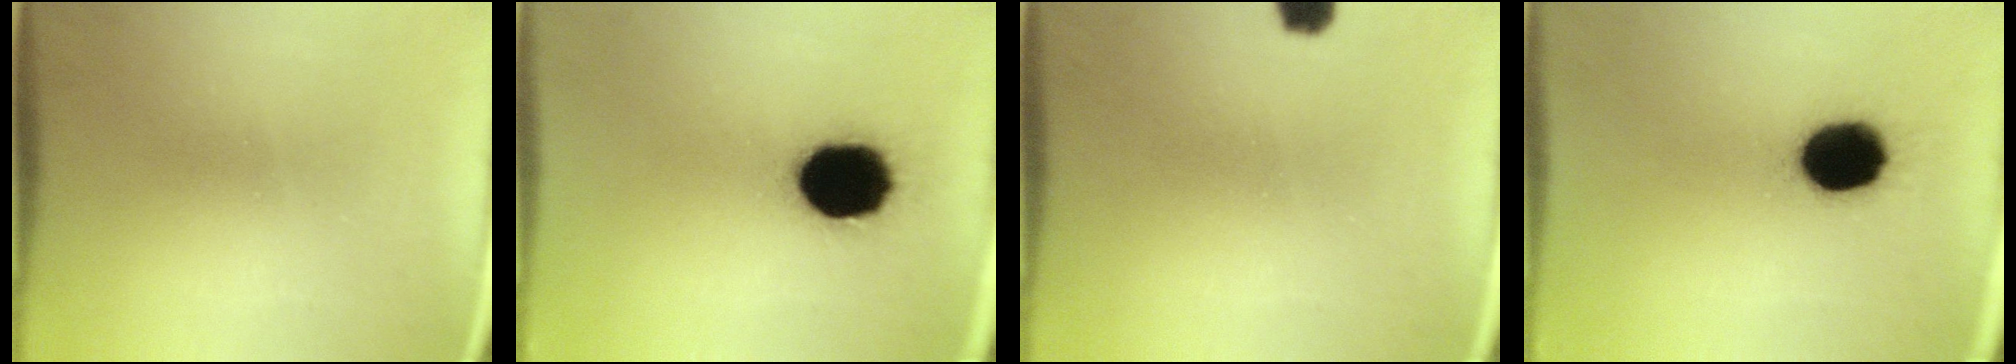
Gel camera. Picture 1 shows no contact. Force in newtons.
{"total": 19.2}
{"total": 3.4}
{"total": 14.7}